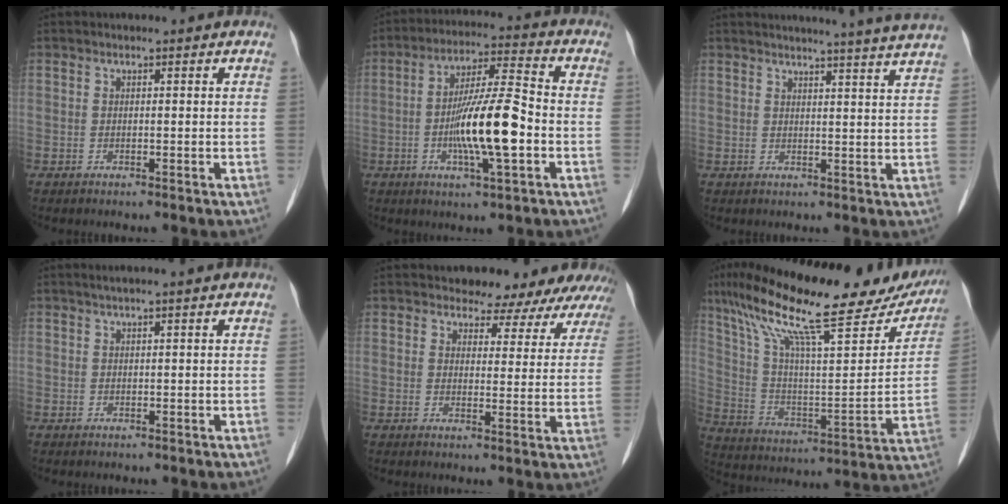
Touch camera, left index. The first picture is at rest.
{"total": 12.0, "force": [-2.6, 1.4, 11.6], "torque": [-0.217, 0.001, -0.049]}
{"total": 11.9, "force": [11.1, -1.8, 3.9], "torque": [-0.053, -0.034, 0.116]}
{"total": 0.5, "force": [0.3, -0.1, 0.4], "torque": [-0.012, 0.009, 0.012]}
{"total": 11.2, "force": [10.5, 3.6, 1.6], "torque": [0.018, -0.008, 0.095]}
{"total": 28.9, "force": [21.6, 5.8, 18.3], "torque": [-0.309, 0.034, 0.326]}